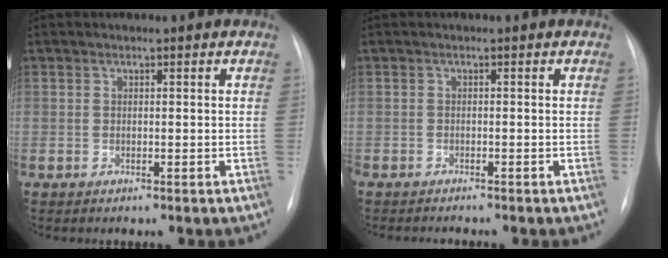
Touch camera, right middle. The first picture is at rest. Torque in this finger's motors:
{"motor_torque": [1.05, -1.01, 0.41, 0.11]}